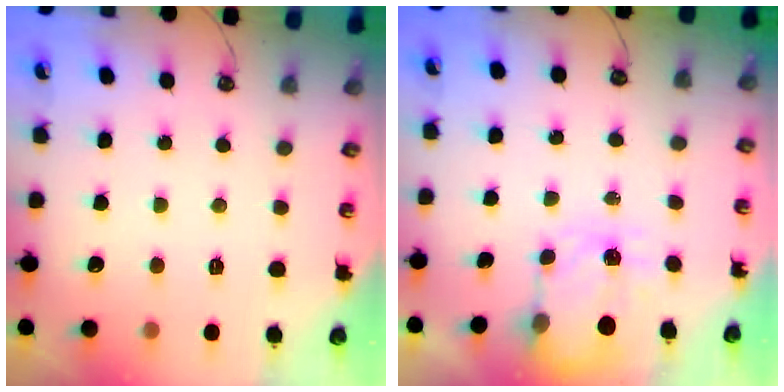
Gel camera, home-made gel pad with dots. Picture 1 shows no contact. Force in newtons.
{"total": 3.7, "press": 3.6, "slide": 0.5}